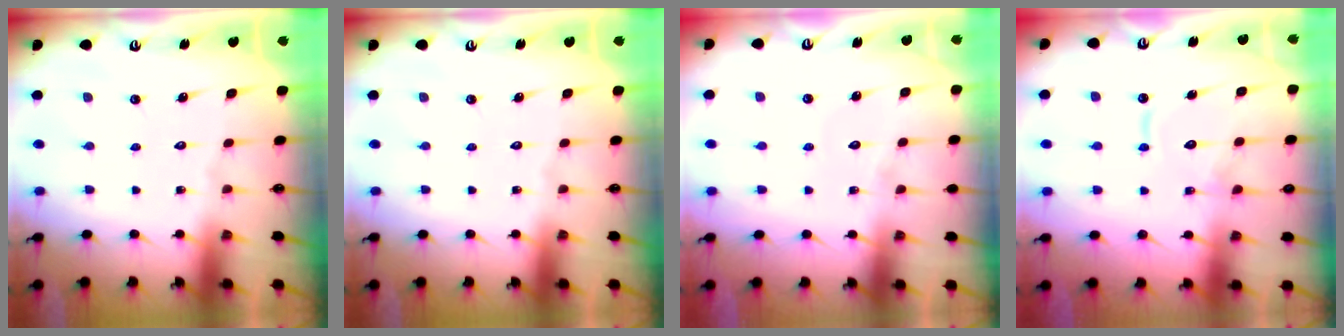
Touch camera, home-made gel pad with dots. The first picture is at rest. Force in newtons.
{"total": 0.0}
{"total": 2.6, "press": 2.5, "slide": 0.2}
{"total": 10.2, "press": 10.1, "slide": 1.0}